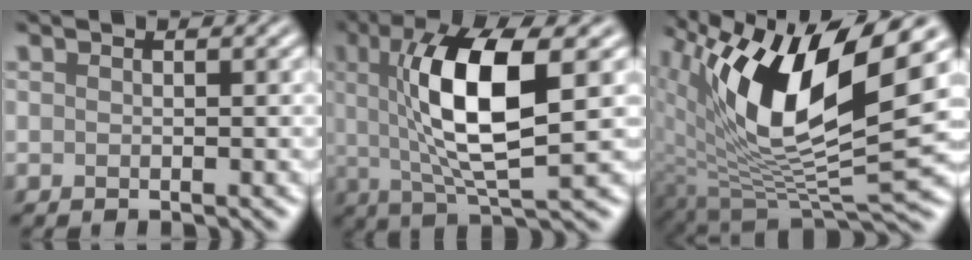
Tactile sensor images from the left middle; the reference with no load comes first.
{"total": 9.4, "force": [1.6, 2.6, 8.9], "torque": [-0.155, 0.000, 0.031]}
{"total": 13.4, "force": [4.7, 4.8, 11.5], "torque": [-0.218, -0.008, 0.089]}